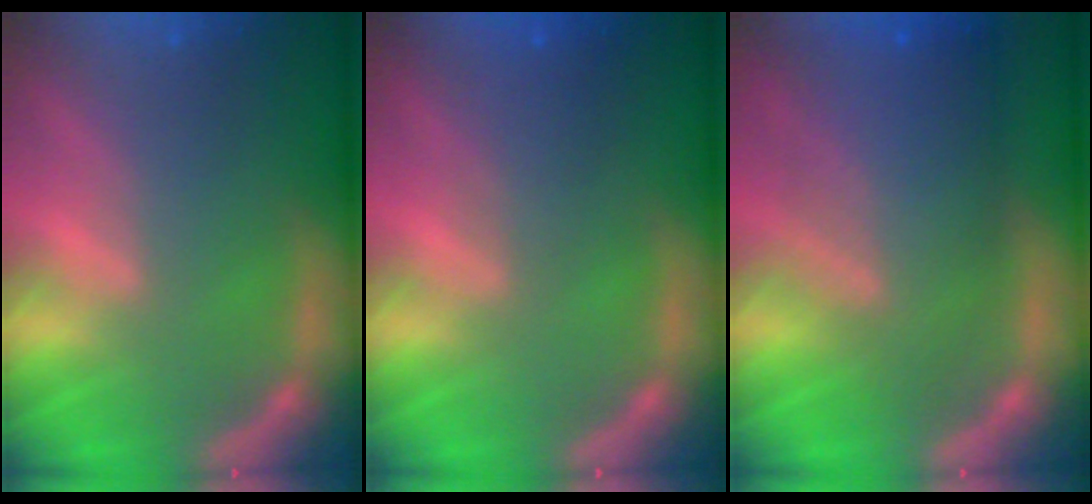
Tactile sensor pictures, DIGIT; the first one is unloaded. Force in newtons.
{"total": 2.4}
{"total": 8.1}